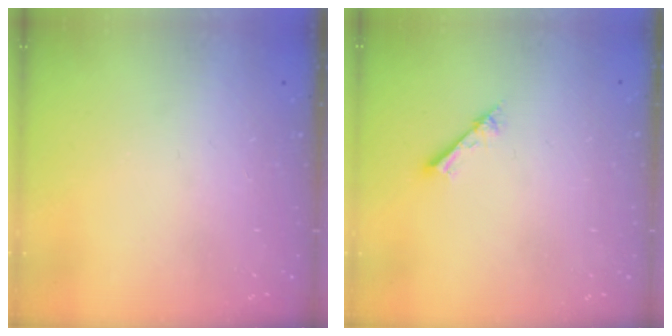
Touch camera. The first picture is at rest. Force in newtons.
{"total": 1.5, "press": 1.5, "slide": 0.1}